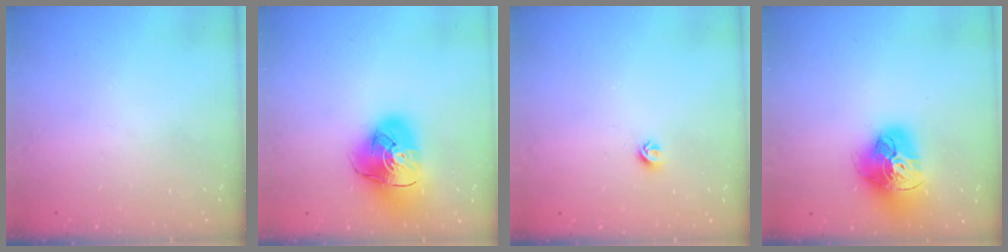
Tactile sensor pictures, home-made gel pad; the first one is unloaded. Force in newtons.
{"total": 13.9, "press": 13.8, "slide": 1.7}
{"total": 5.0, "press": 4.9, "slide": 0.7}
{"total": 18.0, "press": 17.9, "slide": 1.9}